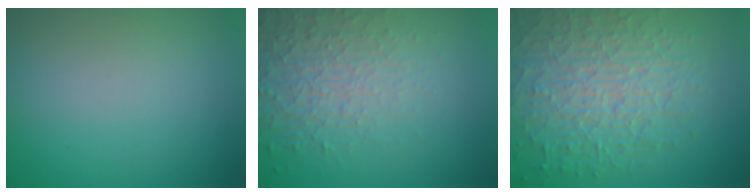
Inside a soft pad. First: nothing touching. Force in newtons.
{"total": 5.3, "press": 3.4, "slide": 4.1}
{"total": 8.9, "press": 6.3, "slide": 6.4}